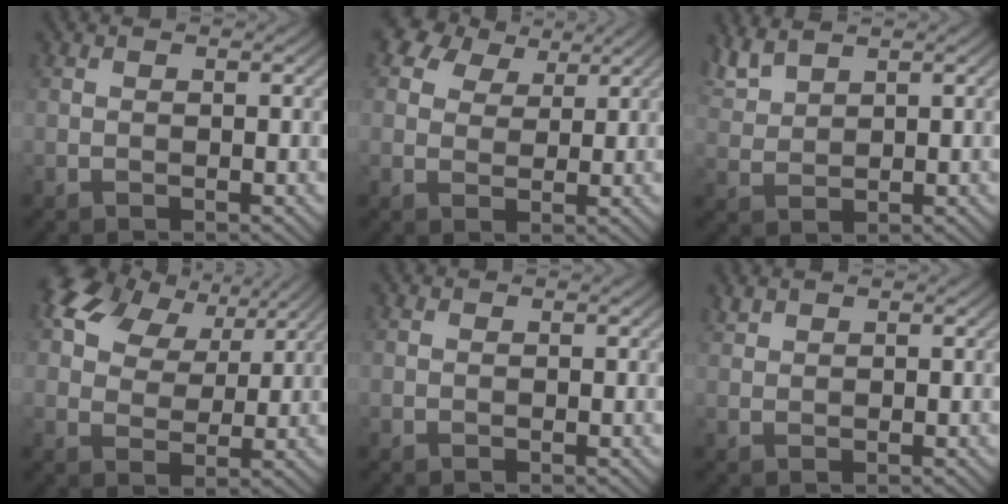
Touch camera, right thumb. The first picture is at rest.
{"total": 5.9, "force": [3.8, 3.7, 2.6], "torque": [-0.052, 0.012, 0.065]}
{"total": 3.9, "force": [3.3, 1.0, 1.8], "torque": [-0.057, 0.007, 0.077]}
{"total": 10.2, "force": [5.9, 6.1, 5.6], "torque": [-0.116, 0.015, 0.104]}
{"total": 0.0}
{"total": 1.1, "force": [1.0, 0.3, 0.3], "torque": [-0.016, 0.003, 0.027]}